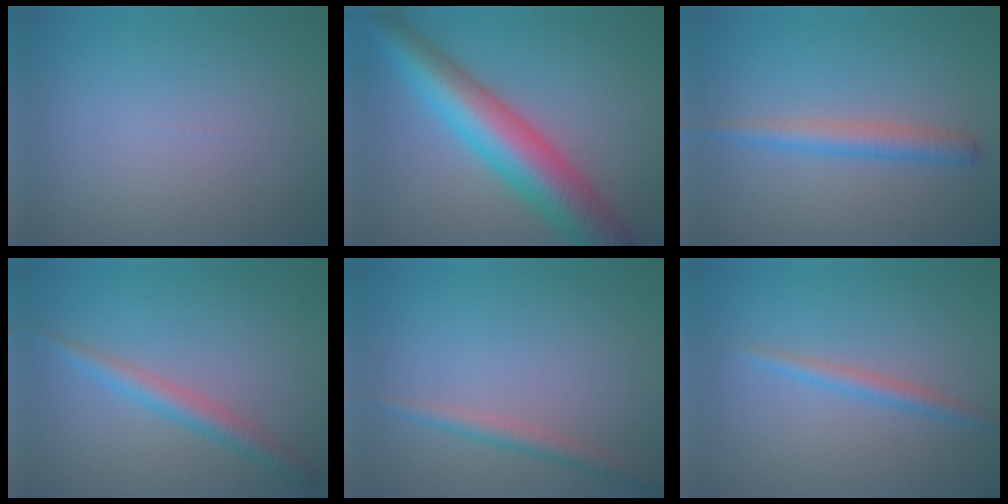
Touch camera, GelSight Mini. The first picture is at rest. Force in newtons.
{"total": 9.7, "press": 9.7, "slide": 0.3}
{"total": 2.7, "press": 2.7, "slide": 0.1}
{"total": 2.6, "press": 2.6, "slide": 0.1}
{"total": 1.8, "press": 1.8, "slide": 0.1}
{"total": 1.7, "press": 1.7, "slide": 0.1}